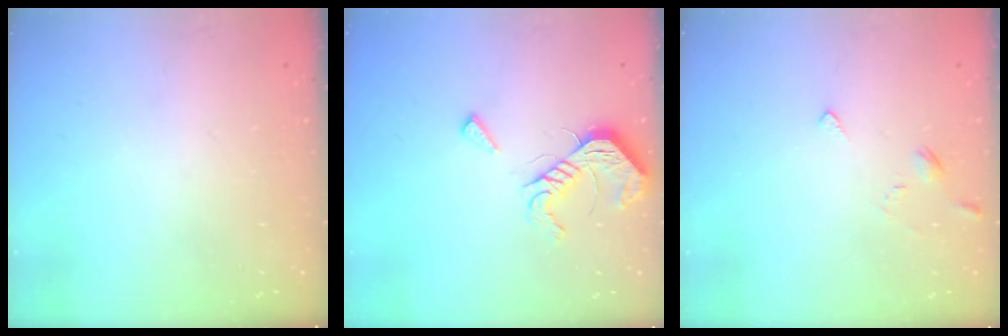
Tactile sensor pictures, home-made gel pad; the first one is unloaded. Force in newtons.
{"total": 10.7, "press": 10.7, "slide": 0.8}
{"total": 3.1, "press": 3.0, "slide": 0.6}